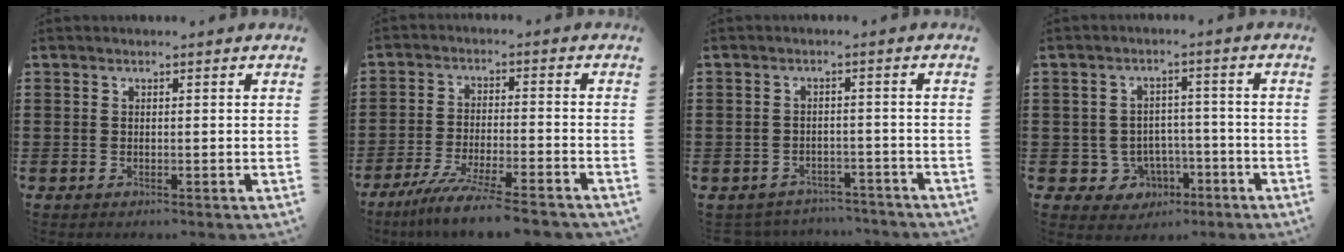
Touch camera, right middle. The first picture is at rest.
{"total": 7.3, "force": [-6.3, -0.3, 3.6], "torque": [-0.069, -0.014, -0.119]}
{"total": 2.9, "force": [-2.8, 0.5, -0.3], "torque": [-0.005, 0.000, -0.063]}
{"total": 4.5, "force": [-2.1, 3.8, 1.1], "torque": [-0.032, 0.011, -0.040]}